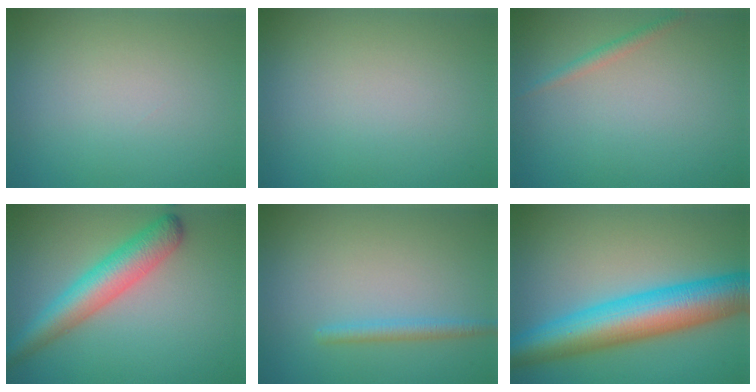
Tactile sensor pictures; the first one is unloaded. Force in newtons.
{"total": 0.0}
{"total": 1.1, "press": 1.1, "slide": 0.0}
{"total": 5.4, "press": 5.4, "slide": 0.1}
{"total": 1.6, "press": 1.6, "slide": 0.0}
{"total": 10.1, "press": 10.1, "slide": 0.1}